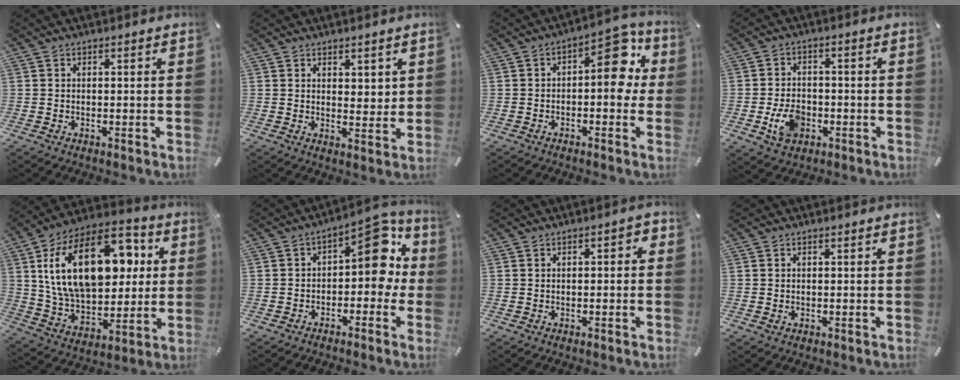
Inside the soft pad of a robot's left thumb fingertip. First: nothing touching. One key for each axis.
{"total": 3.5, "fx": 2.7, "fy": 2.3, "fz": 0.4, "tx": 0.008, "ty": -0.017, "tz": 0.045}
{"total": 11.6, "fx": 1.8, "fy": 6.0, "fz": 9.8, "tx": -0.118, "ty": -0.015, "tz": 0.023}
{"total": 7.5, "fx": -2.4, "fy": 5.5, "fz": 4.4, "tx": -0.090, "ty": 0.006, "tz": -0.043}
{"total": 26.1, "fx": 6.9, "fy": 16.1, "fz": 19.4, "tx": -0.366, "ty": -0.018, "tz": 0.118}
{"total": 11.9, "fx": 3.0, "fy": 6.5, "fz": 9.5, "tx": -0.116, "ty": -0.021, "tz": 0.048}
{"total": 1.8, "fx": -0.8, "fy": 0.8, "fz": 1.3, "tx": -0.022, "ty": 0.007, "tz": -0.017}
{"total": 0.6, "fx": -0.1, "fy": 0.6, "fz": 0.3, "tx": -0.006, "ty": 0.002, "tz": -0.002}